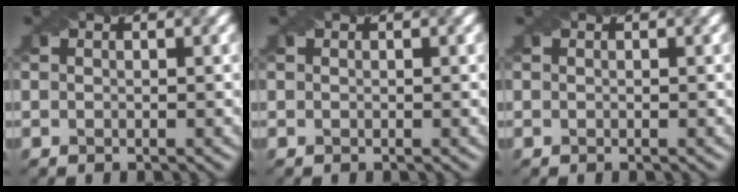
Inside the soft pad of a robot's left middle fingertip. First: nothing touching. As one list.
[{"total": 0.0}, {"total": 0.0}]